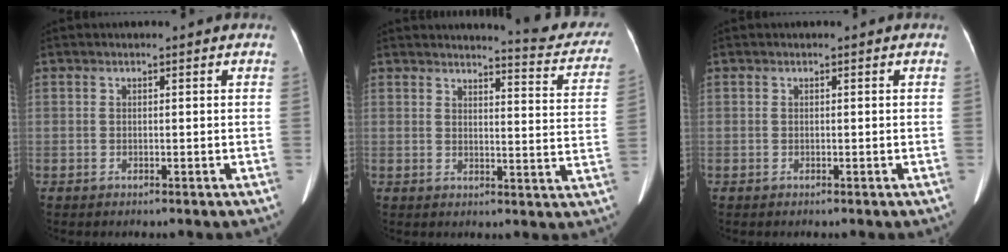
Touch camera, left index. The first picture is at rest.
{"total": 10.7, "force": [10.3, 1.0, 2.6], "torque": [-0.014, -0.051, 0.098]}
{"total": 0.0}